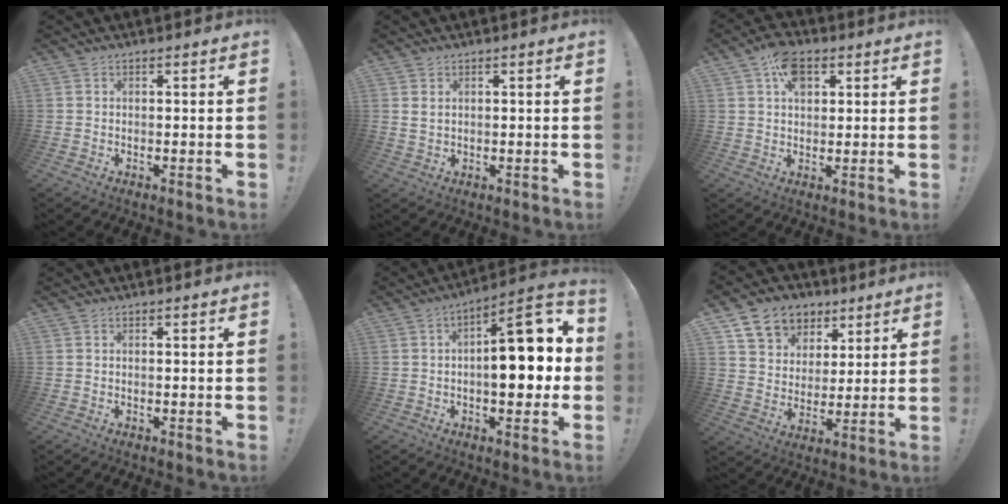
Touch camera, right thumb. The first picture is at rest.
{"total": 2.2, "force": [1.0, 1.3, 1.4], "torque": [-0.021, 0.000, 0.018]}
{"total": 8.9, "force": [3.7, 5.7, 5.7], "torque": [-0.088, 0.000, 0.070]}
{"total": 0.0}
{"total": 17.5, "force": [0.5, 8.4, 15.4], "torque": [-0.198, 0.006, 0.004]}
{"total": 13.9, "force": [7.8, 10.4, 5.0], "torque": [-0.071, -0.040, 0.153]}